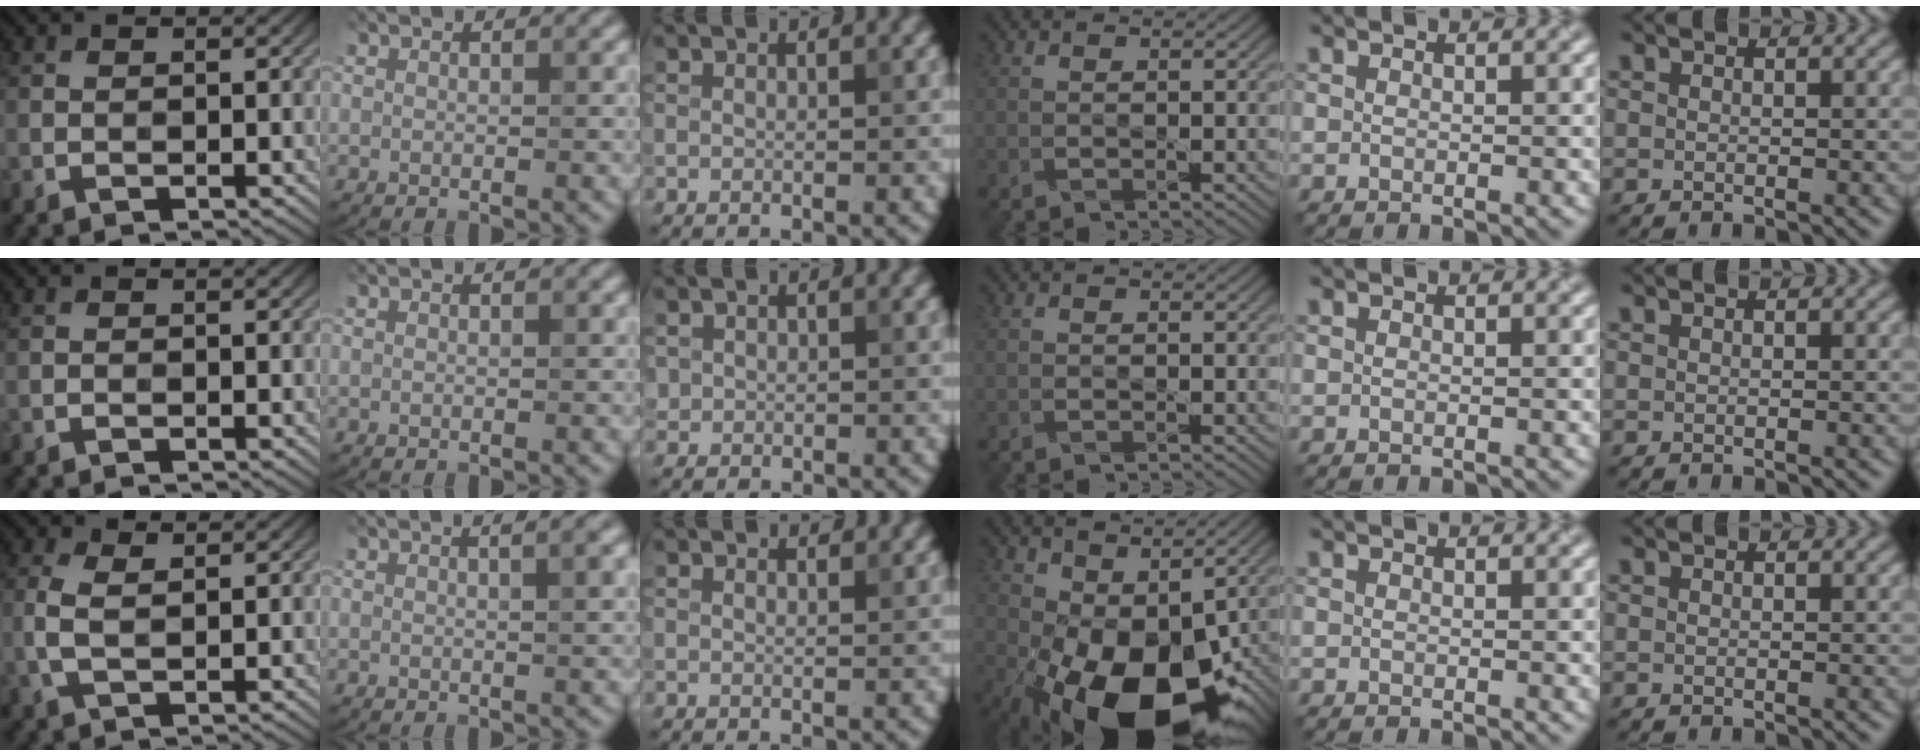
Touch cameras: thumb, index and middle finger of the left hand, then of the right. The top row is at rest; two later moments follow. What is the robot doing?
{"motion": "disassemble", "object": "velcro strap"}